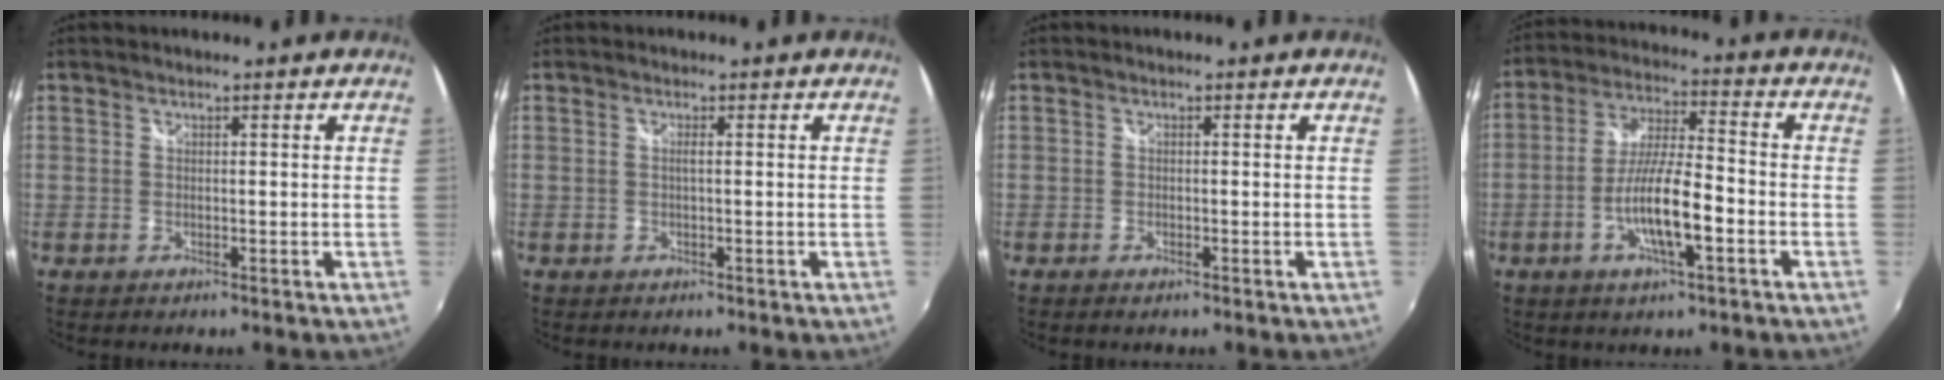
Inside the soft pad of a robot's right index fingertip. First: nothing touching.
{"total": 0.8, "force": [-0.1, -0.2, 0.8], "torque": [-0.012, 0.001, -0.003]}
{"total": 0.8, "force": [-0.6, 0.2, 0.4], "torque": [-0.010, -0.003, -0.012]}
{"total": 11.0, "force": [-4.0, 1.9, 10.0], "torque": [-0.198, -0.003, -0.073]}